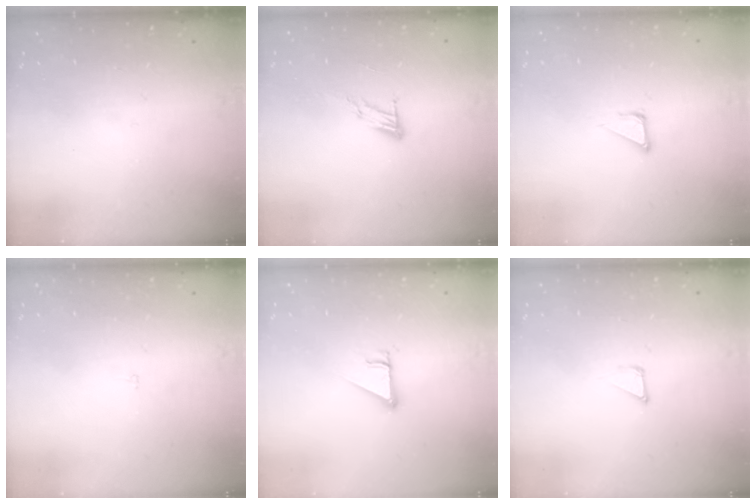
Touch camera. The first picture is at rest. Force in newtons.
{"total": 7.2, "press": 7.2, "slide": 0.6}
{"total": 3.4, "press": 3.4, "slide": 0.2}
{"total": 2.3, "press": 2.3, "slide": 0.2}
{"total": 2.5, "press": 2.5, "slide": 0.1}
{"total": 1.3, "press": 1.3, "slide": 0.0}